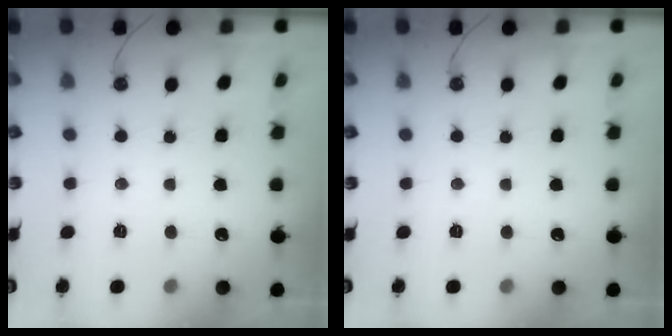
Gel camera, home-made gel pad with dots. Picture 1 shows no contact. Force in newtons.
{"total": 0.0}